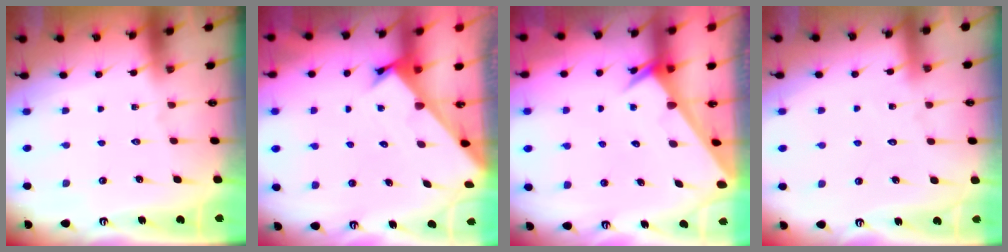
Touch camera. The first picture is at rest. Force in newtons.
{"total": 2.4, "press": 2.4, "slide": 0.2}
{"total": 2.5, "press": 2.5, "slide": 0.0}
{"total": 5.3, "press": 5.3, "slide": 0.4}